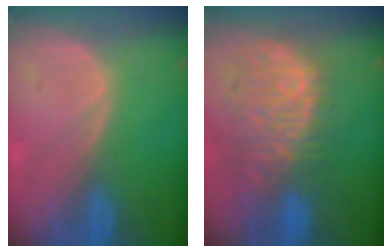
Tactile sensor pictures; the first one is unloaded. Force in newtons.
{"total": 11.5, "press": 9.8, "slide": 5.9}